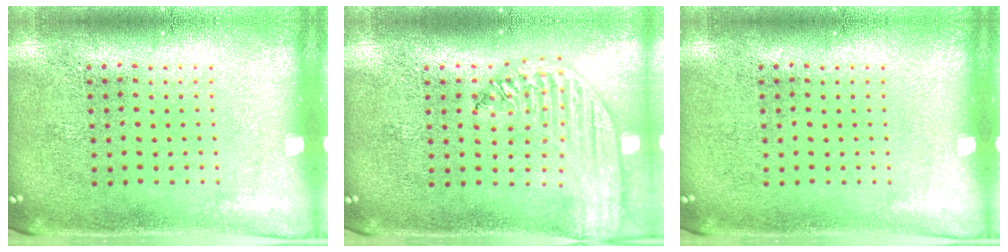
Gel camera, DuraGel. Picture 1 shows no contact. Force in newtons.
{"total": 2.6, "press": 2.1, "slide": 1.5}
{"total": 0.0}